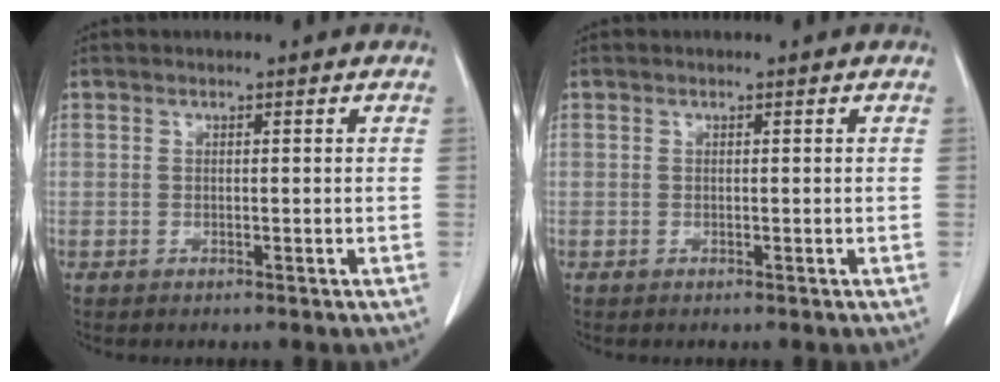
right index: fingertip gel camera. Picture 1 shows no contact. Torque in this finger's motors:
{"motor_torque": [0.00, 0.00, 0.00, 0.00]}